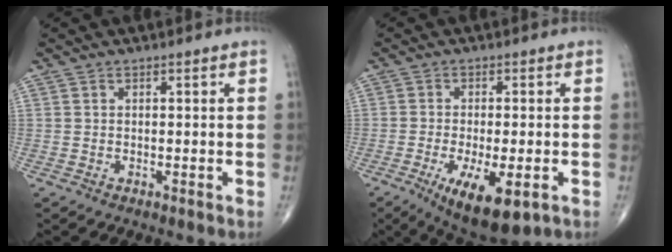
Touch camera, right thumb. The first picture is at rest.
{"total": 11.7, "force": [-4.7, 4.2, 9.9], "torque": [-0.161, -0.013, -0.067]}